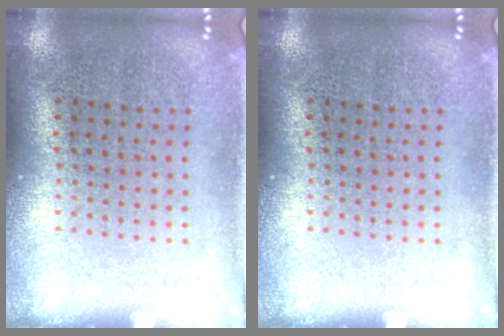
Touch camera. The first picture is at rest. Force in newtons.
{"total": 0.0}